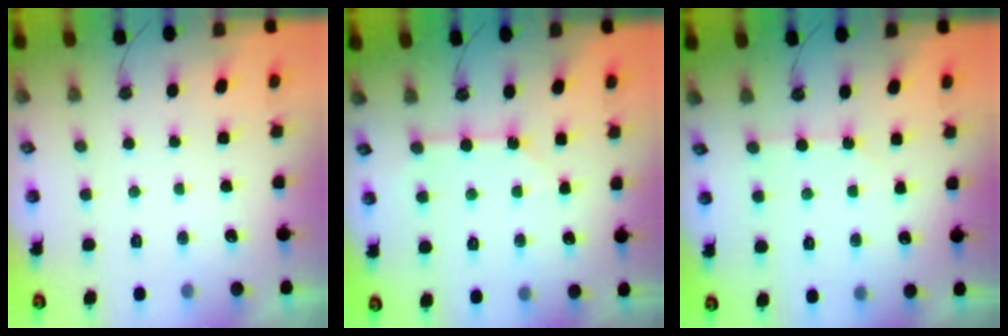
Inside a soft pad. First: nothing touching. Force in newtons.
{"total": 2.5, "press": 2.5, "slide": 0.2}
{"total": 3.8, "press": 3.8, "slide": 0.6}